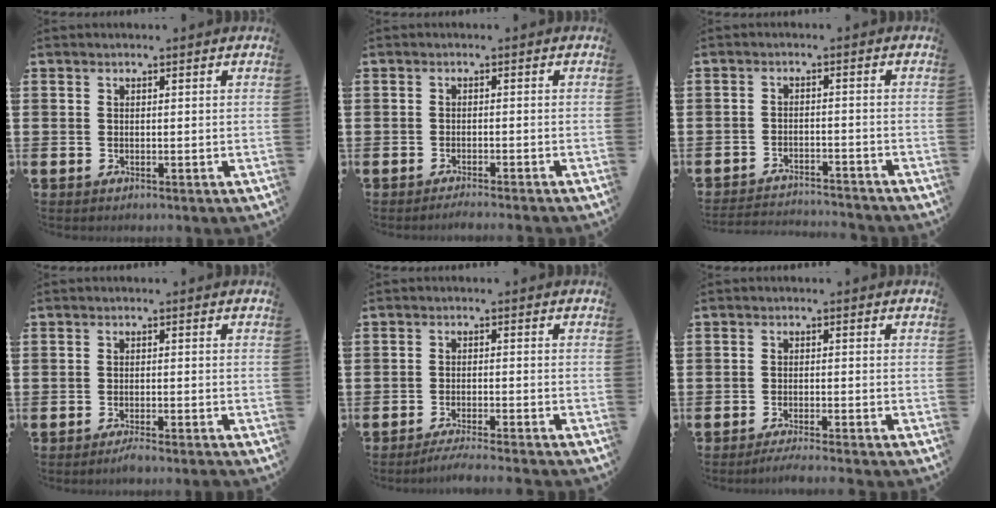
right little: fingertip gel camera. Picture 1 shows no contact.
{"total": 1.2, "force": [-1.1, -0.2, 0.3], "torque": [-0.003, -0.001, -0.021]}
{"total": 2.7, "force": [-2.7, 0.0, -0.1], "torque": [-0.004, 0.001, -0.058]}
{"total": 1.5, "force": [-1.3, -0.1, 0.7], "torque": [-0.011, 0.001, -0.025]}
{"total": 2.4, "force": [-2.2, -0.4, 0.9], "torque": [-0.014, 0.001, -0.044]}
{"total": 1.7, "force": [-1.6, -0.2, 0.7], "torque": [-0.009, 0.001, -0.030]}